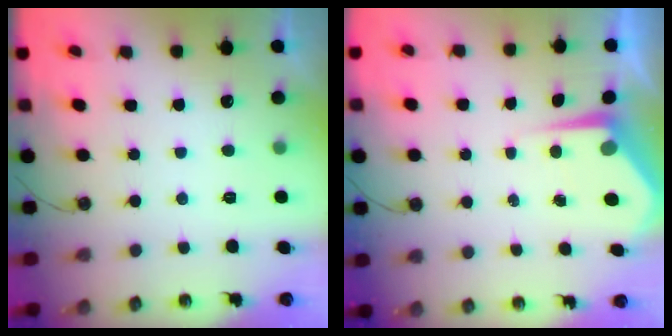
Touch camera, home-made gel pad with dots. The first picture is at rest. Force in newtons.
{"total": 4.5, "press": 4.5, "slide": 0.5}